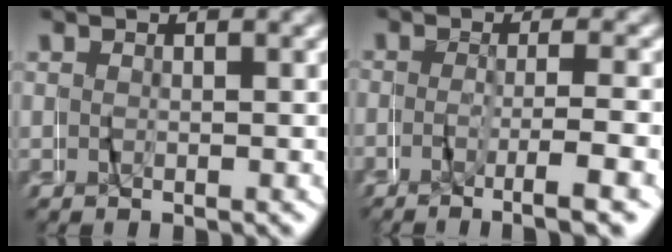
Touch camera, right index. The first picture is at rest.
{"total": 3.7, "force": [-2.8, -0.3, 2.4], "torque": [-0.045, -0.003, -0.047]}